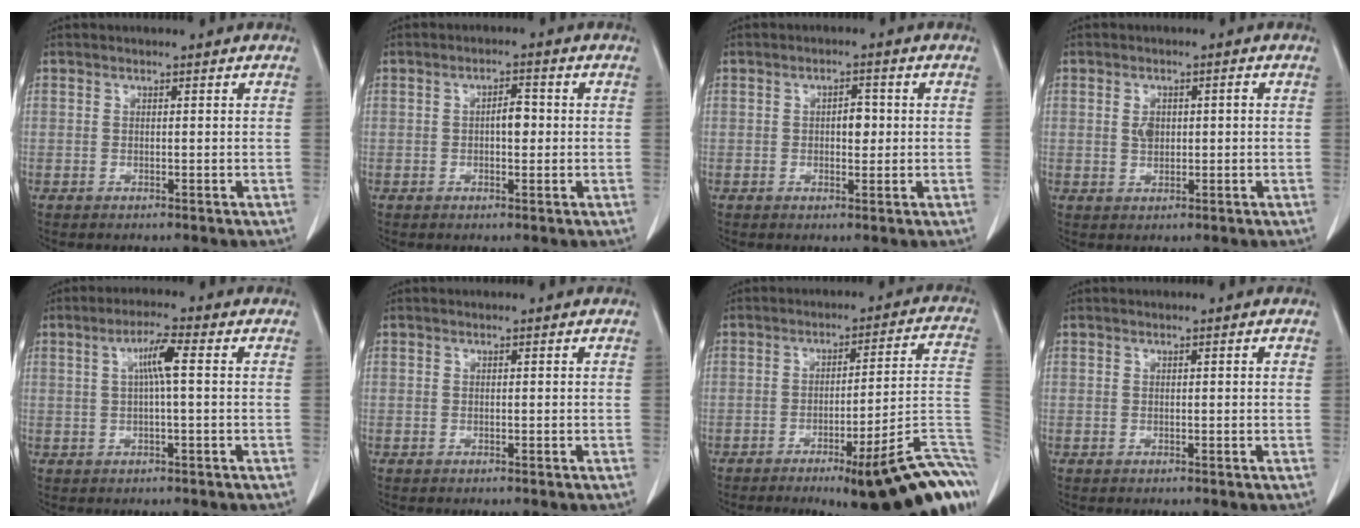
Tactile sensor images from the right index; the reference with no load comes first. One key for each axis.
{"total": 2.9, "fx": -0.1, "fy": 1.2, "fz": 2.6, "tx": -0.040, "ty": 0.005, "tz": -0.001}
{"total": 2.8, "fx": 0.1, "fy": 1.4, "fz": 2.4, "tx": -0.033, "ty": 0.004, "tz": 0.002}
{"total": 2.9, "fx": 0.2, "fy": 1.7, "fz": 2.4, "tx": -0.045, "ty": 0.009, "tz": 0.009}
{"total": 4.5, "fx": 0.9, "fy": 0.3, "fz": 4.4, "tx": -0.081, "ty": 0.012, "tz": 0.016}
{"total": 0.0}
{"total": 19.8, "fx": -10.8, "fy": 2.3, "fz": 16.4, "tx": -0.090, "ty": 0.022, "tz": -0.141}
{"total": 0.5, "fx": 0.2, "fy": 0.0, "fz": 0.5, "tx": -0.009, "ty": 0.002, "tz": 0.003}